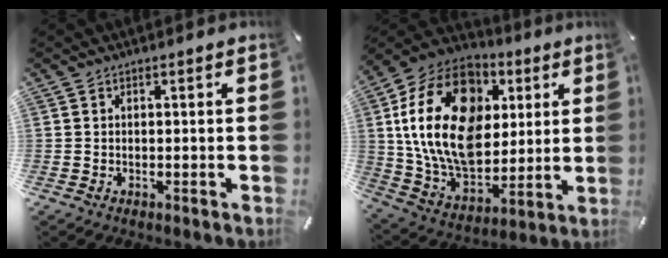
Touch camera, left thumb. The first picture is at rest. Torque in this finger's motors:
{"motor_torque": [2.37, 2.31, 1.71, -1.05, 1.06]}